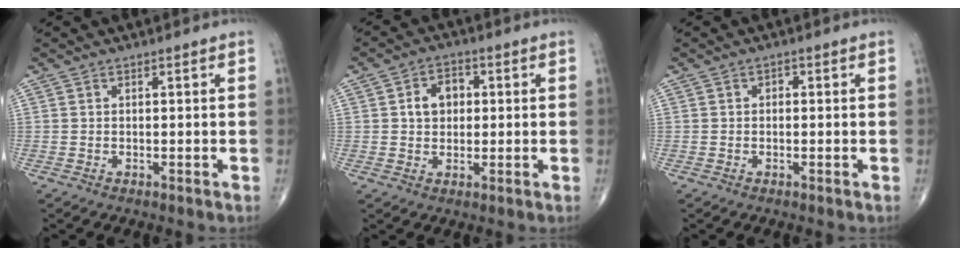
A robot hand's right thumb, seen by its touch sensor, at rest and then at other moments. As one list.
[{"total": 5.6, "force": [0.8, 4.3, 3.5], "torque": [-0.040, 0.011, 0.009]}, {"total": 0.8, "force": [-0.1, 0.7, 0.5], "torque": [0.001, 0.003, -0.007]}]